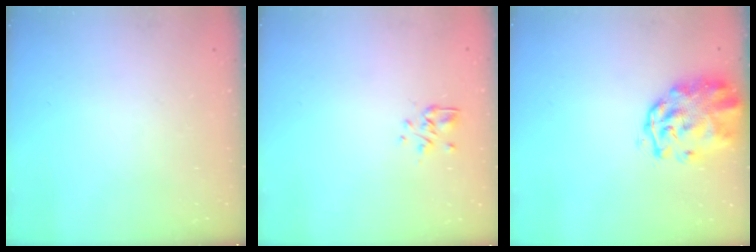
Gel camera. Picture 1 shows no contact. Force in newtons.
{"total": 2.9, "press": 2.6, "slide": 1.4}
{"total": 3.0, "press": 2.9, "slide": 0.8}